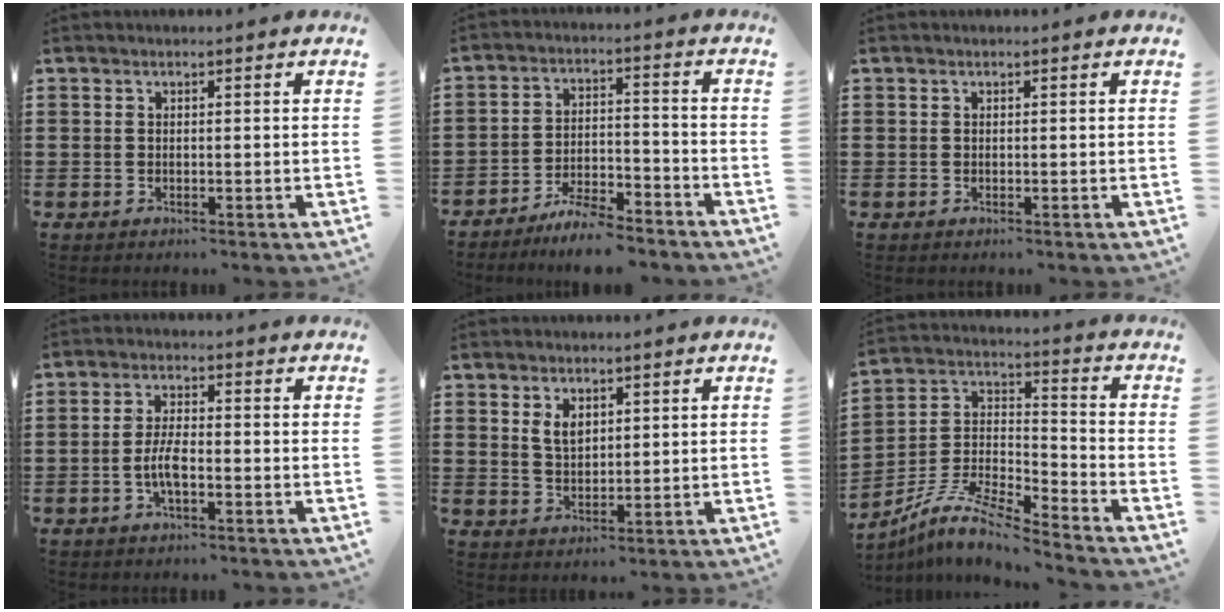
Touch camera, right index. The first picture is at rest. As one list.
[{"total": 6.1, "force": [-5.8, 0.5, 1.8], "torque": [-0.034, 0.008, -0.111]}, {"total": 0.0}, {"total": 4.3, "force": [-1.3, 1.4, 3.8], "torque": [-0.089, -0.002, -0.030]}, {"total": 3.2, "force": [1.6, 1.9, 1.9], "torque": [-0.036, 0.003, 0.027]}, {"total": 9.0, "force": [-8.0, 1.1, 3.8], "torque": [-0.091, 0.002, -0.166]}]